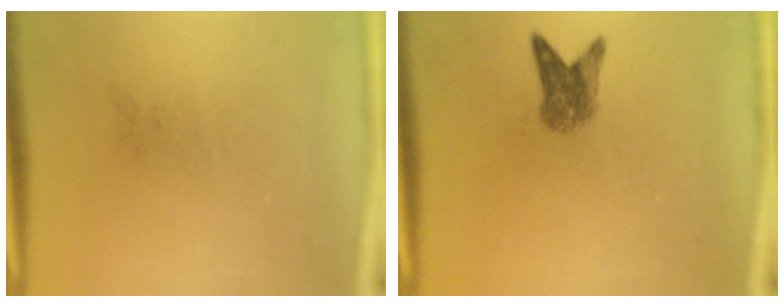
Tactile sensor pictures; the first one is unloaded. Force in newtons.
{"total": 2.9}